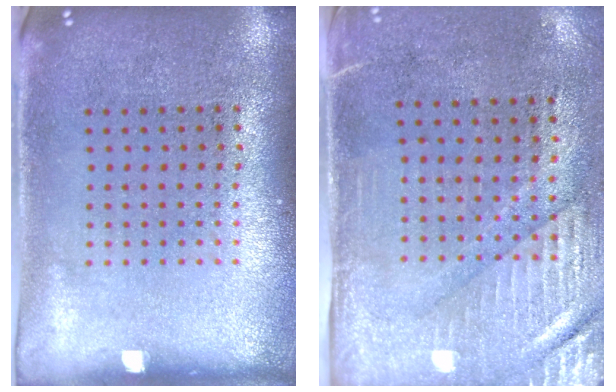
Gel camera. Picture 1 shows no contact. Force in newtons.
{"total": 3.0, "press": 2.5, "slide": 1.6}